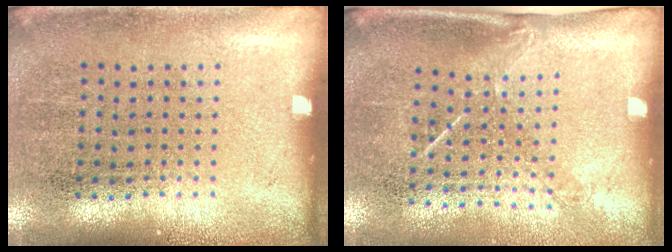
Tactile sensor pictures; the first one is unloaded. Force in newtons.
{"total": 1.4, "press": 1.0, "slide": 1.1}